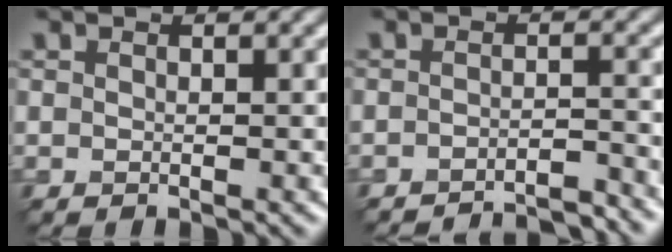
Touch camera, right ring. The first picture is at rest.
{"total": 4.9, "force": [-4.7, 0.5, 1.4], "torque": [-0.010, 0.006, -0.065]}